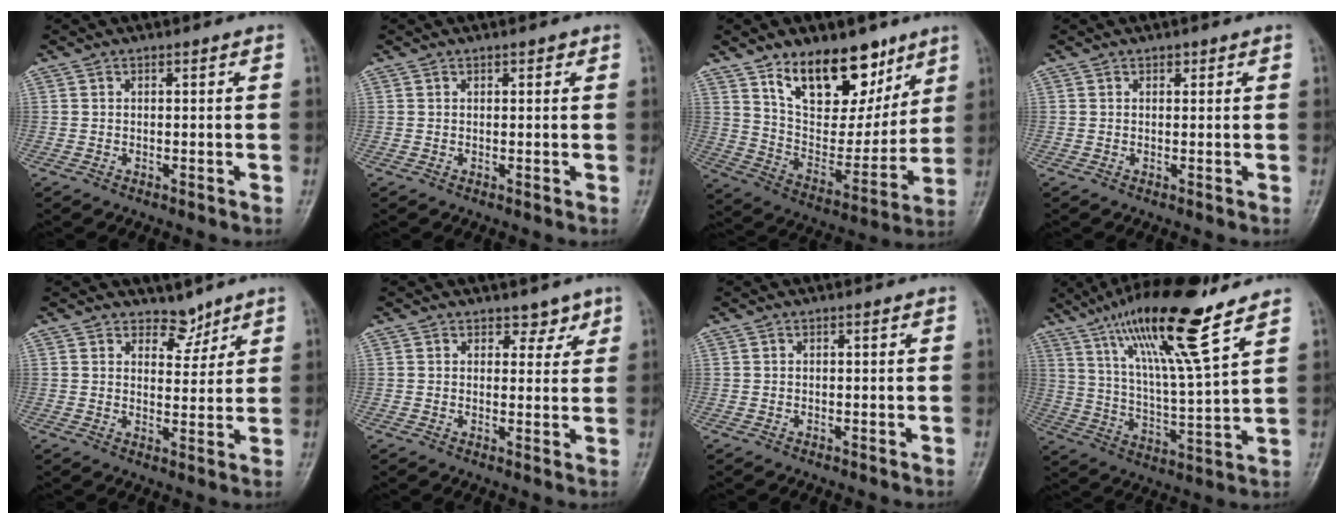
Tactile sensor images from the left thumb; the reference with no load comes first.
{"total": 1.0, "force": [0.6, 0.5, 0.5], "torque": [0.003, -0.002, 0.005]}
{"total": 19.4, "force": [11.8, 10.6, 11.1], "torque": [-0.112, -0.066, 0.207]}
{"total": 0.8, "force": [0.5, 0.5, 0.3], "torque": [0.002, -0.003, 0.006]}
{"total": 4.1, "force": [3.4, 2.2, 0.7], "torque": [0.015, -0.026, 0.054]}
{"total": 3.2, "force": [2.3, 2.1, 0.9], "torque": [0.015, -0.013, 0.030]}
{"total": 0.0}
{"total": 19.0, "force": [12.2, 2.7, 14.4], "torque": [-0.245, -0.051, 0.218]}